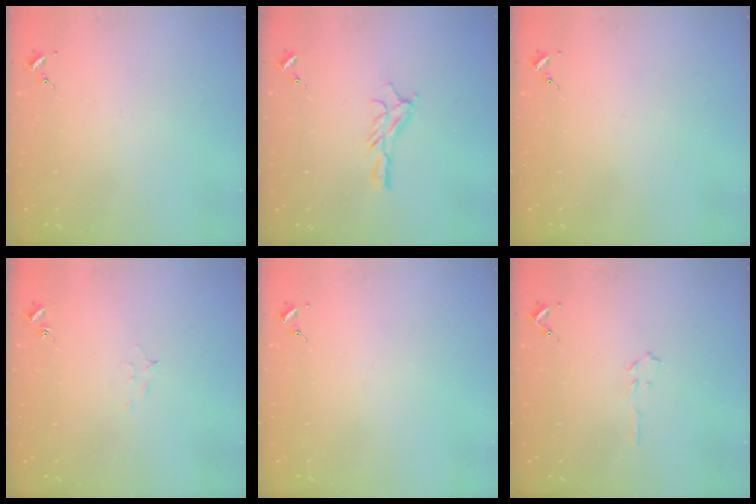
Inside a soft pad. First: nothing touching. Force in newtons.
{"total": 9.5, "press": 9.5, "slide": 0.4}
{"total": 0.0}
{"total": 5.3, "press": 5.1, "slide": 1.0}
{"total": 0.0}
{"total": 3.2, "press": 3.1, "slide": 0.4}